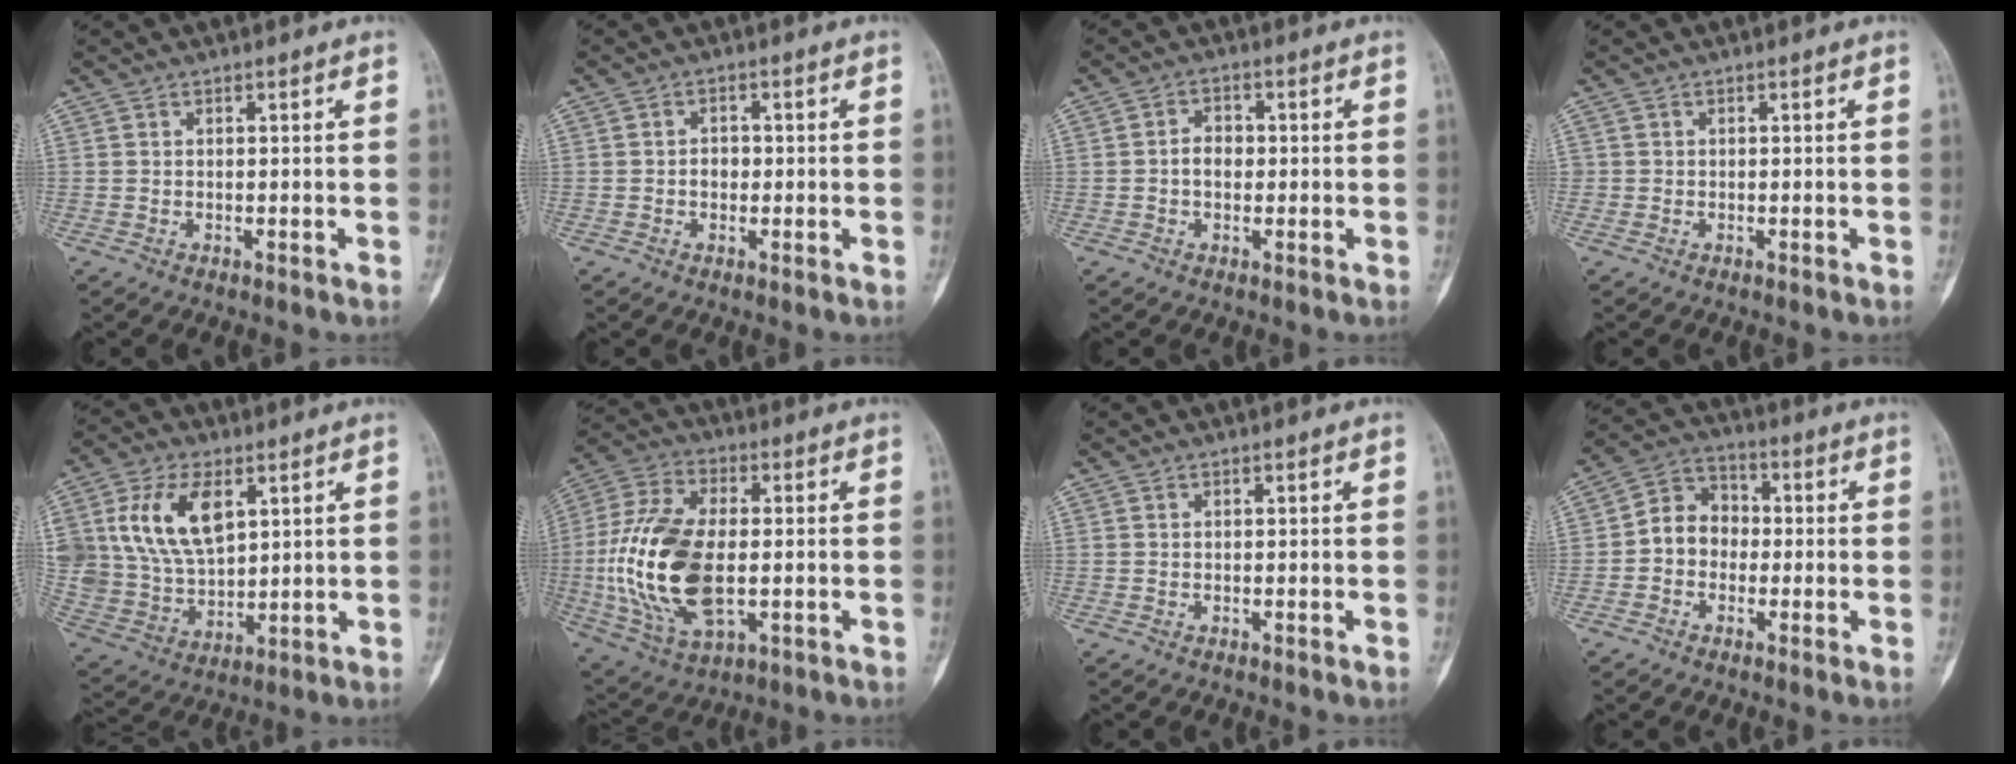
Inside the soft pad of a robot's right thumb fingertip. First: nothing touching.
{"total": 2.3, "force": [-0.4, 1.8, 1.3], "torque": [-0.004, 0.007, -0.010]}
{"total": 3.5, "force": [-0.3, 2.7, 2.3], "torque": [-0.023, 0.012, -0.012]}
{"total": 0.6, "force": [-0.1, 0.6, 0.0], "torque": [0.004, 0.005, -0.003]}
{"total": 16.2, "force": [5.6, 9.8, 11.5], "torque": [-0.209, -0.012, 0.121]}
{"total": 20.9, "force": [-1.6, 11.1, 17.6], "torque": [-0.370, 0.000, -0.020]}
{"total": 0.0}
{"total": 7.8, "force": [-1.1, 6.7, 3.8], "torque": [-0.035, 0.033, -0.037]}